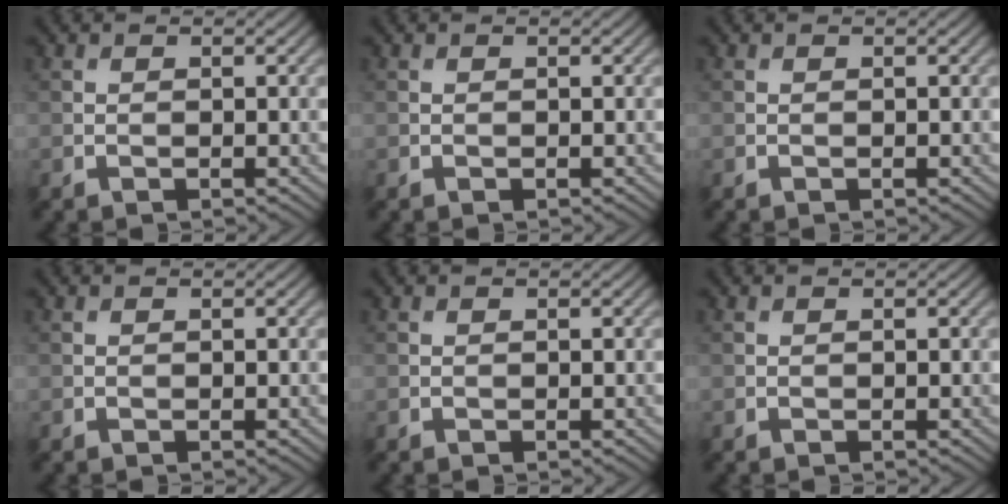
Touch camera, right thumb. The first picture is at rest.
{"total": 0.0}
{"total": 0.0}
{"total": 0.0}
{"total": 0.0}
{"total": 0.0}